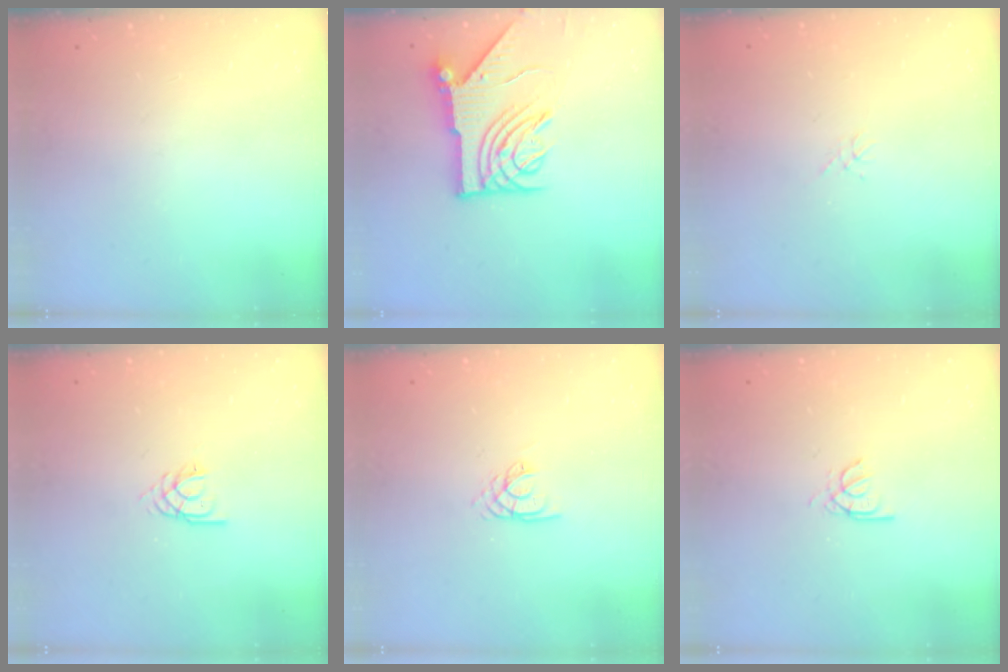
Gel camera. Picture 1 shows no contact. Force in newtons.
{"total": 10.9, "press": 10.9, "slide": 1.2}
{"total": 0.0}
{"total": 2.3, "press": 2.3, "slide": 0.2}
{"total": 2.2, "press": 2.2, "slide": 0.2}
{"total": 2.6, "press": 2.6, "slide": 0.3}